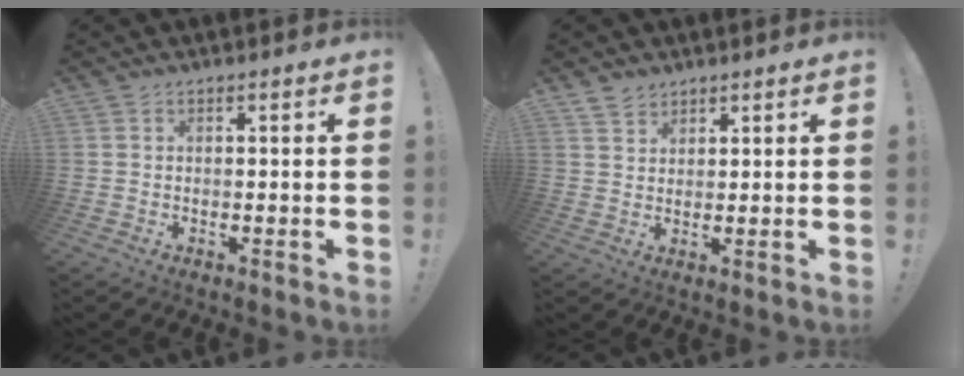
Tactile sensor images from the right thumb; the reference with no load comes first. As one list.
[{"total": 3.5, "force": [3.0, 1.8, 0.3], "torque": [0.000, -0.018, 0.055]}]